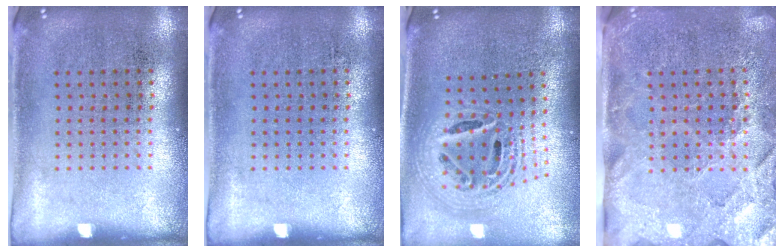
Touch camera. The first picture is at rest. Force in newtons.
{"total": 0.0}
{"total": 2.3, "press": 1.7, "slide": 1.6}
{"total": 3.6, "press": 3.1, "slide": 1.8}